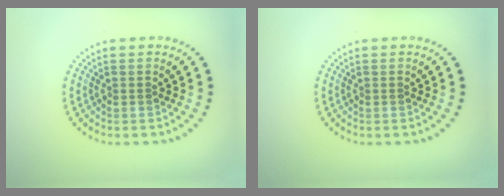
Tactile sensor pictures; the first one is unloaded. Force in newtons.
{"total": 0.0}